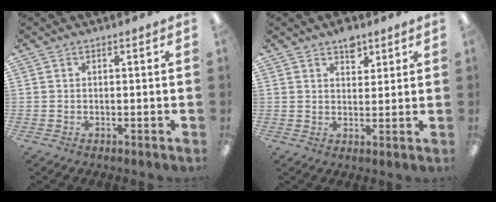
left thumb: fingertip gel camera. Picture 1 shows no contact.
{"total": 5.1, "force": [3.6, 3.0, 2.2], "torque": [-0.011, -0.018, 0.059]}